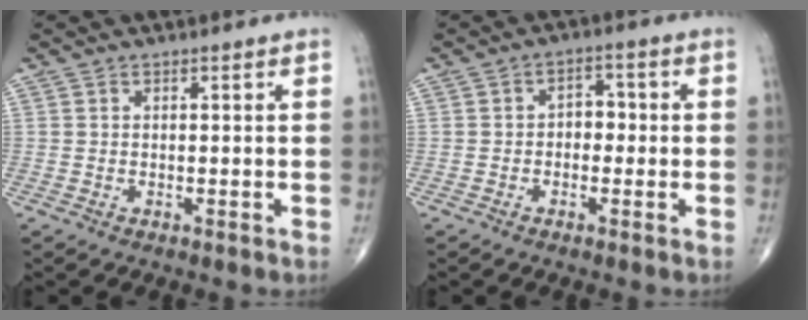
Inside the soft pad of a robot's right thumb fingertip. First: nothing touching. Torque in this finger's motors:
{"motor_torque": [0.00, 0.12, 0.03, -0.08, 0.04]}